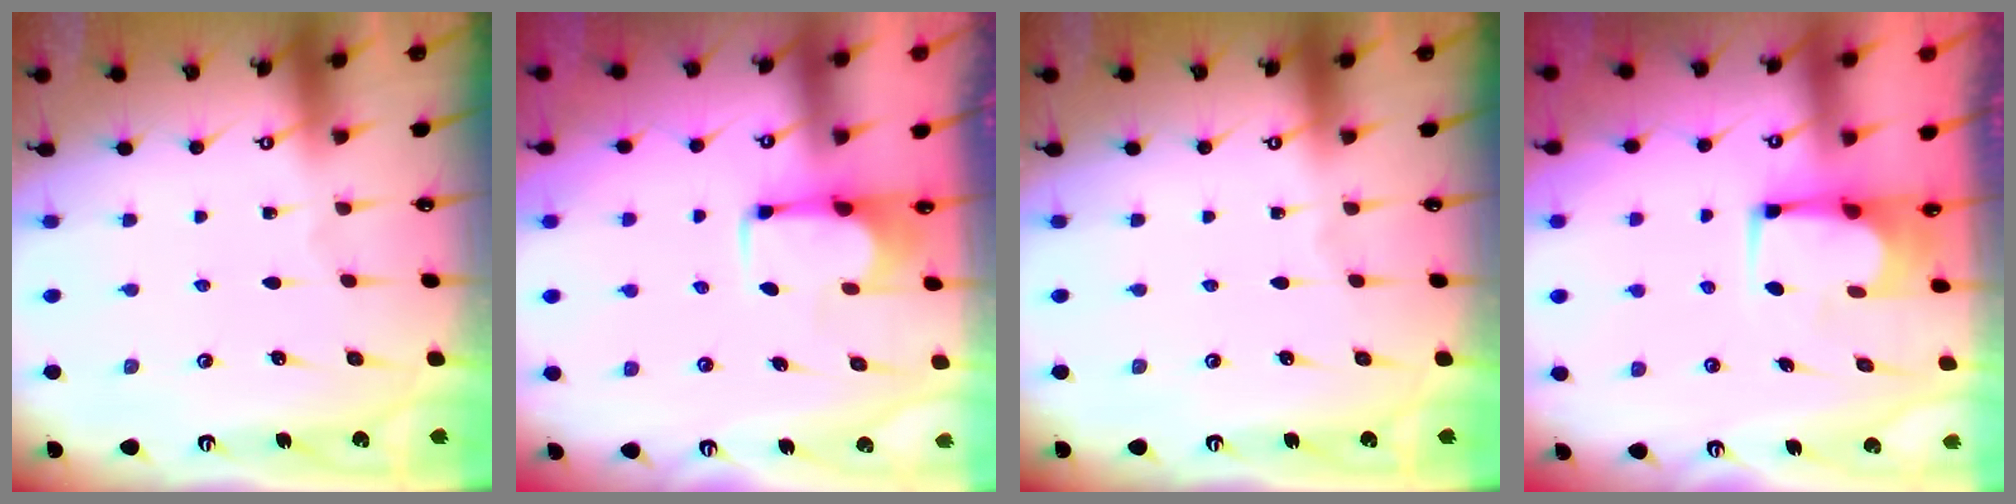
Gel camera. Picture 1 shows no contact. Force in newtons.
{"total": 1.9, "press": 1.8, "slide": 0.7}
{"total": 0.0}
{"total": 2.4, "press": 2.4, "slide": 0.2}